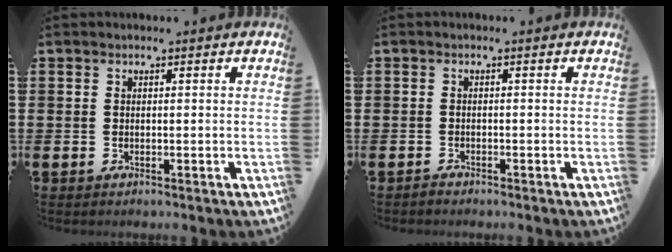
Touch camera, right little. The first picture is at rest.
{"total": 0.6, "force": [-0.6, 0.1, 0.0], "torque": [-0.002, -0.002, -0.013]}